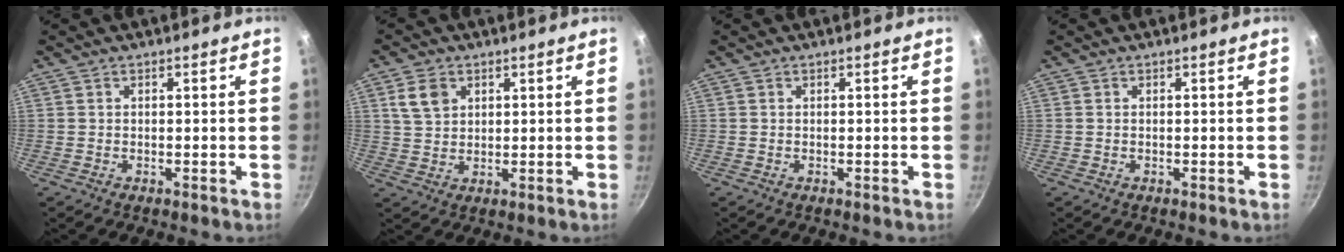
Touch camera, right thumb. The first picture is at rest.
{"total": 5.5, "force": [2.3, 4.0, 3.0], "torque": [-0.040, -0.002, 0.045]}
{"total": 0.0}
{"total": 0.0}